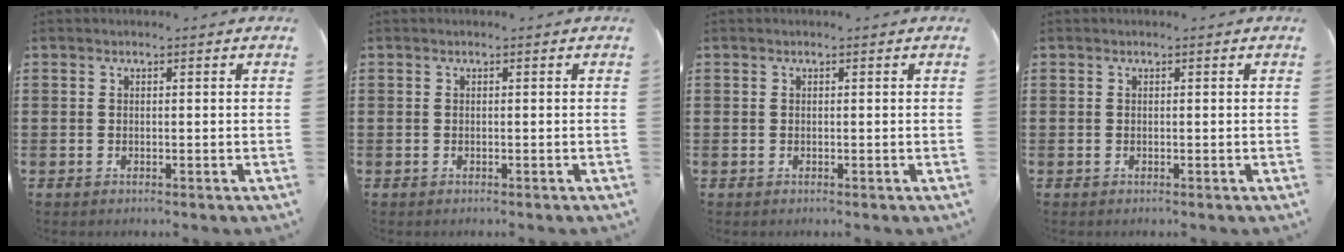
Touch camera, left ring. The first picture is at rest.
{"total": 0.0}
{"total": 0.0}
{"total": 0.0}